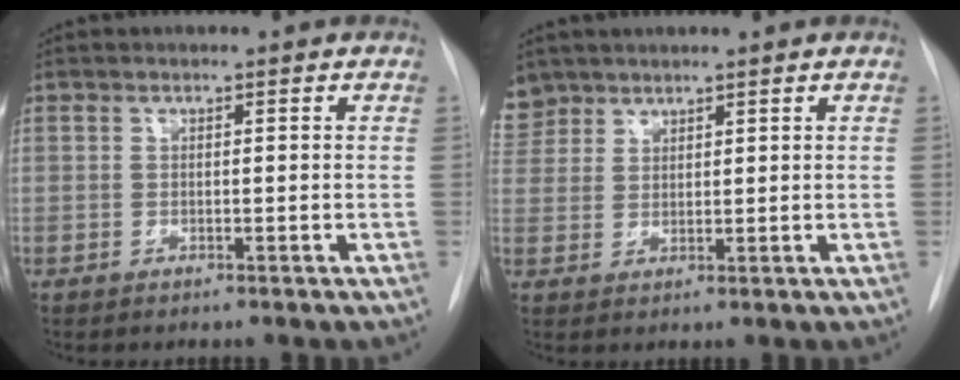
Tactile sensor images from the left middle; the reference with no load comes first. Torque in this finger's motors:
{"motor_torque": [0.13, -0.13, 0.02, -0.04]}